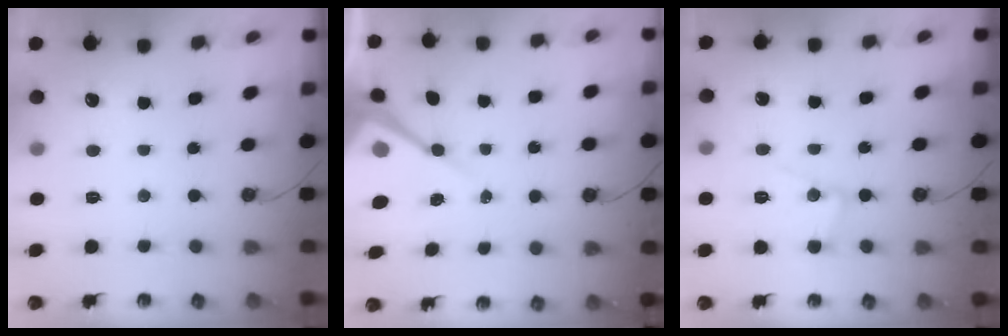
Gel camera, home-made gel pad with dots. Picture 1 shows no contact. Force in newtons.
{"total": 9.4, "press": 9.4, "slide": 0.7}
{"total": 10.0, "press": 10.0, "slide": 0.7}